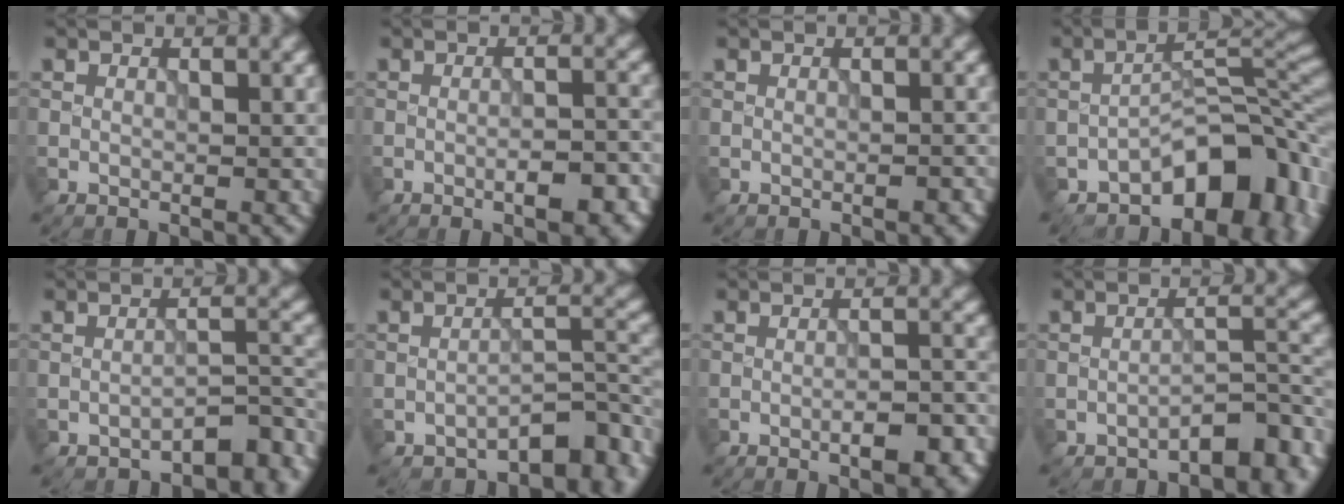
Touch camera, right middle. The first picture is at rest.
{"total": 4.1, "force": [-1.6, 1.2, 3.5], "torque": [-0.054, -0.001, -0.019]}
{"total": 0.8, "force": [-0.4, 0.2, 0.6], "torque": [-0.009, 0.001, -0.006]}
{"total": 9.8, "force": [-5.3, 5.0, 6.6], "torque": [-0.069, 0.006, -0.093]}
{"total": 4.2, "force": [-3.3, 1.3, 2.3], "torque": [-0.025, 0.004, -0.050]}
{"total": 4.6, "force": [-3.3, 1.6, 2.8], "torque": [-0.030, 0.007, -0.051]}
{"total": 4.5, "force": [-1.9, 1.4, 3.9], "torque": [-0.060, 0.001, -0.022]}
{"total": 4.5, "force": [-3.1, 1.5, 2.9], "torque": [-0.034, 0.009, -0.049]}